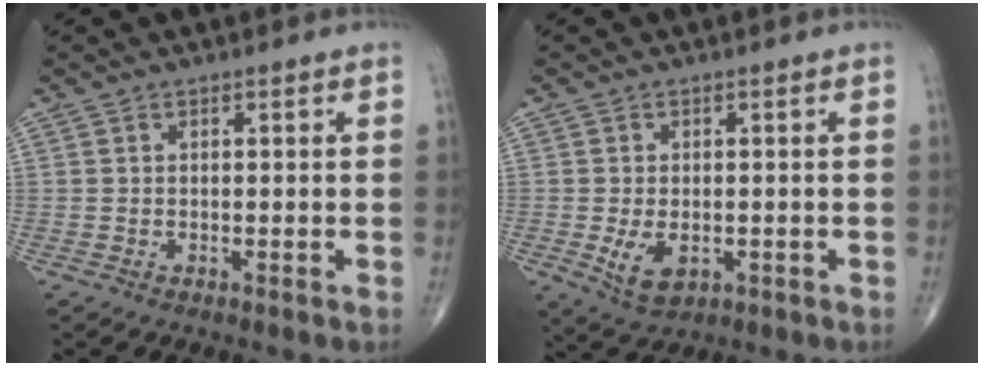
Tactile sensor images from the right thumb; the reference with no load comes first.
{"total": 5.4, "force": [-1.3, 3.3, 4.2], "torque": [-0.069, -0.008, -0.012]}